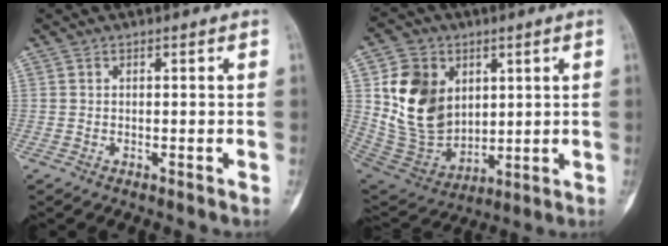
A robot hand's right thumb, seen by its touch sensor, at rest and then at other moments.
{"total": 16.9, "force": [4.4, 13.0, 9.9], "torque": [-0.153, -0.023, 0.104]}